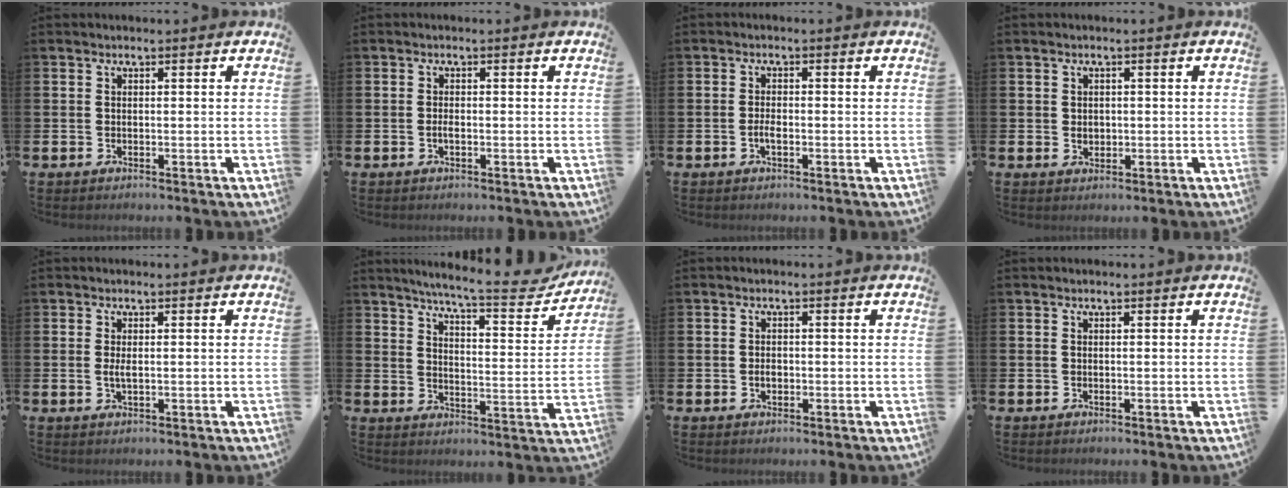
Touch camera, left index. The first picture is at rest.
{"total": 1.1, "force": [-0.2, 0.5, 0.9], "torque": [-0.015, 0.000, -0.006]}
{"total": 1.7, "force": [-0.6, 0.7, 1.5], "torque": [-0.024, 0.000, -0.012]}
{"total": 1.4, "force": [0.4, 1.2, 0.6], "torque": [-0.001, 0.005, 0.003]}
{"total": 1.5, "force": [0.1, 0.5, 1.4], "torque": [-0.015, -0.003, -0.003]}
{"total": 7.8, "force": [7.1, 0.7, 3.0], "torque": [-0.066, -0.054, 0.116]}
{"total": 1.5, "force": [-0.3, 1.0, 1.0], "torque": [-0.016, 0.005, -0.008]}
{"total": 0.0}